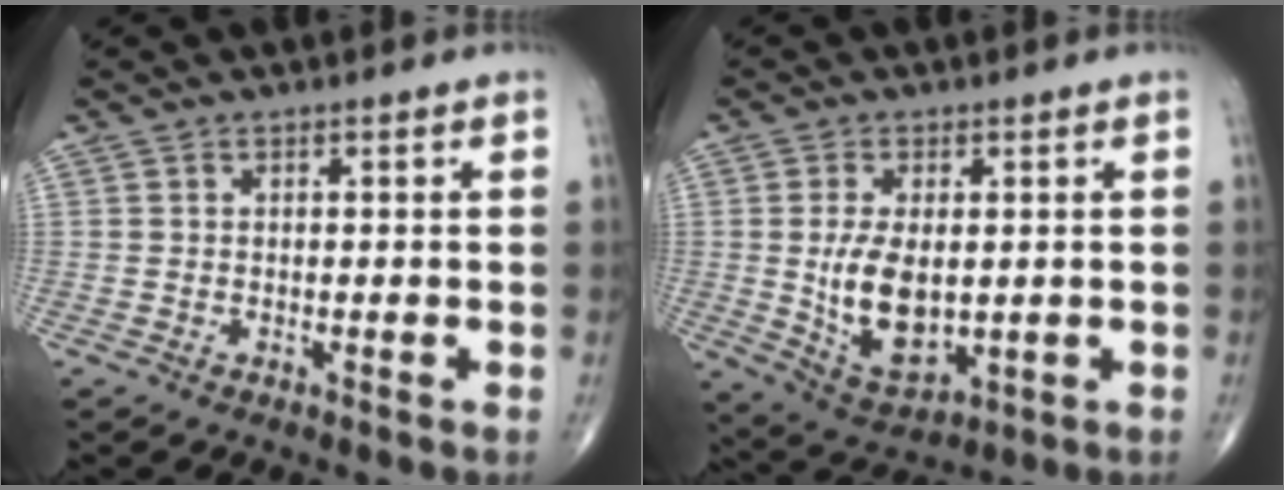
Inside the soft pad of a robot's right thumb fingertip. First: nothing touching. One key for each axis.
{"total": 10.8, "fx": 0.0, "fy": 6.0, "fz": 9.0, "tx": -0.152, "ty": -0.016, "tz": 0.017}